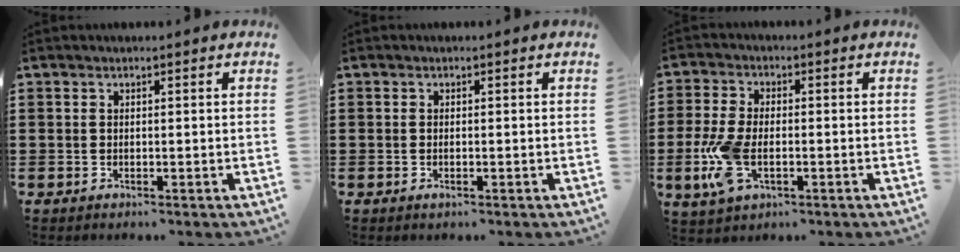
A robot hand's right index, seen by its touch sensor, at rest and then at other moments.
{"total": 0.5, "force": [-0.2, 0.1, 0.5], "torque": [-0.009, -0.003, -0.002]}
{"total": 8.1, "force": [-2.2, 4.2, 6.6], "torque": [-0.158, -0.009, -0.041]}